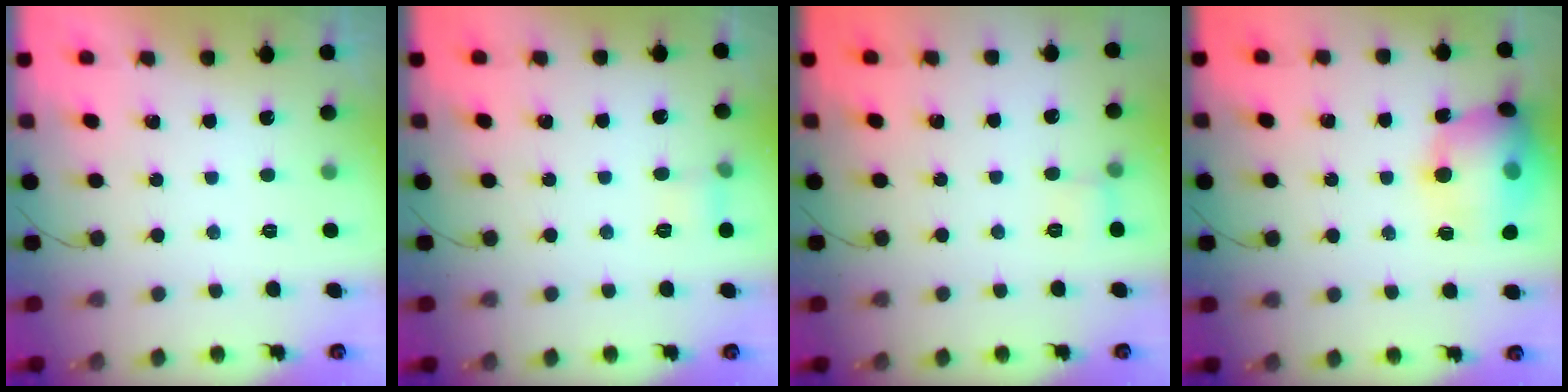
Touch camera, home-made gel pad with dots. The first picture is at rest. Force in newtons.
{"total": 5.4, "press": 5.1, "slide": 1.8}
{"total": 6.7, "press": 6.4, "slide": 2.0}
{"total": 16.5, "press": 16.2, "slide": 3.3}